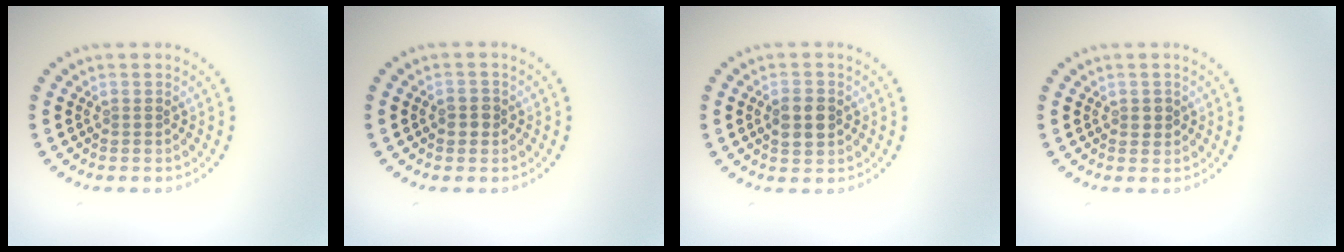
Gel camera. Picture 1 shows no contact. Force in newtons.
{"total": 1.5, "press": 1.5, "slide": 0.3}
{"total": 2.9, "press": 2.9, "slide": 0.1}
{"total": 0.9, "press": 0.9, "slide": 0.1}